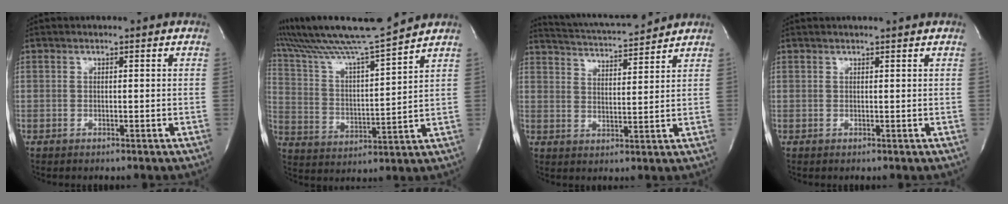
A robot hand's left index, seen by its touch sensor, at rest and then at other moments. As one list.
[{"total": 15.7, "force": [14.1, -1.9, 6.6], "torque": [-0.136, -0.016, 0.243]}, {"total": 10.8, "force": [10.3, 0.6, 3.1], "torque": [-0.067, 0.007, 0.162]}, {"total": 2.3, "force": [2.1, -0.3, 0.8], "torque": [-0.011, 0.008, 0.027]}]